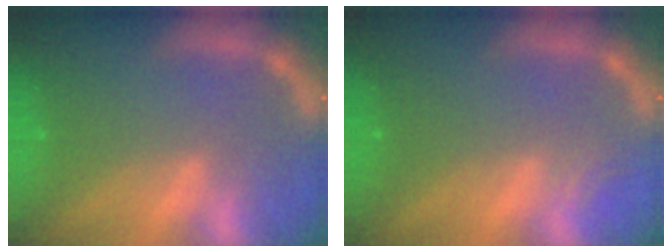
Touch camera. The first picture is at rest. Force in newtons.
{"total": 0.9}